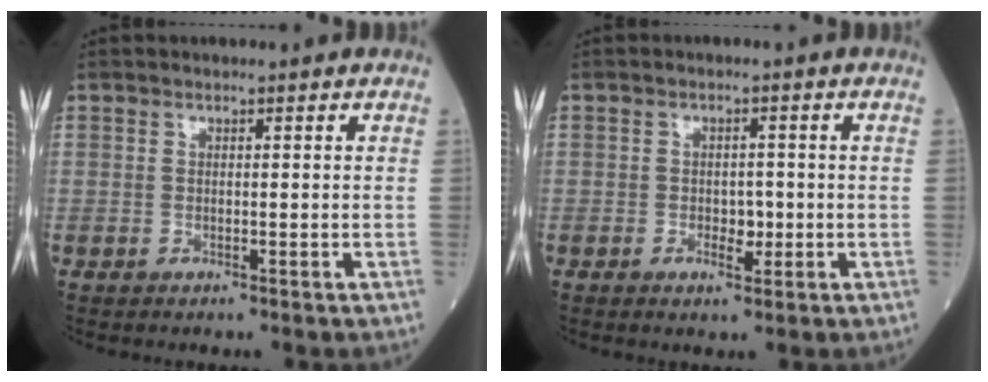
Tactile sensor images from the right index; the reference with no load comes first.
{"total": 2.7, "force": [-0.7, 1.5, 2.2], "torque": [-0.032, 0.004, -0.003]}